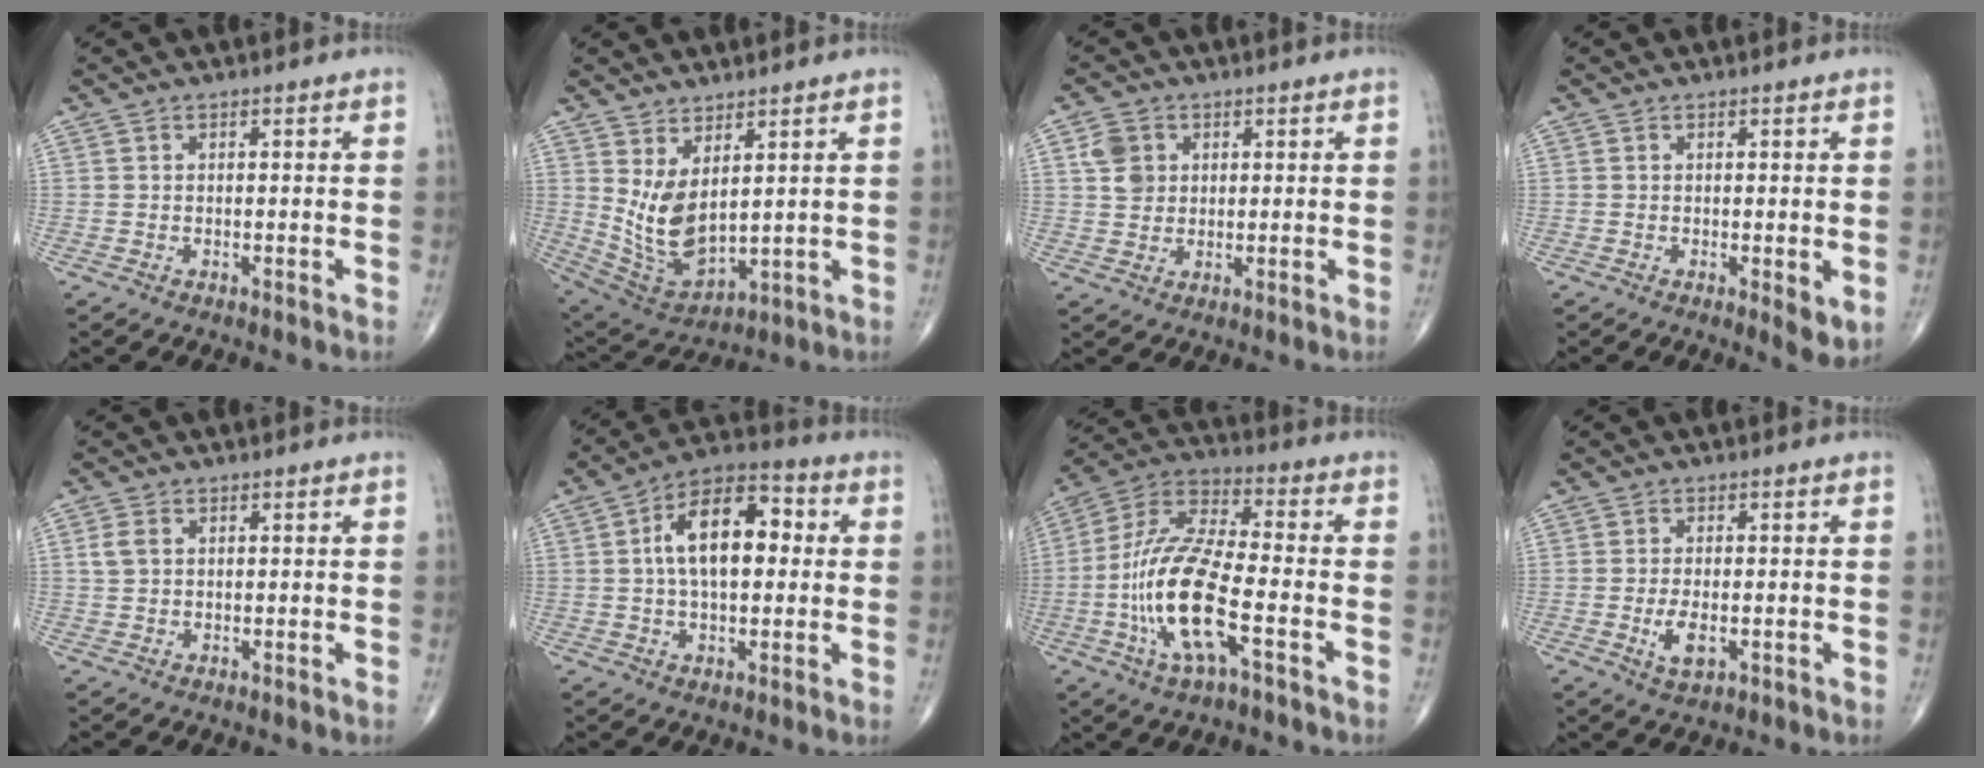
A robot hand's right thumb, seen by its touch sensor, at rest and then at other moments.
{"total": 10.4, "force": [3.1, 5.0, 8.6], "torque": [-0.156, -0.035, 0.082]}
{"total": 4.9, "force": [1.5, 4.1, 2.2], "torque": [-0.022, -0.003, 0.027]}
{"total": 3.2, "force": [-0.3, 0.9, 3.0], "torque": [-0.042, -0.012, -0.006]}
{"total": 2.5, "force": [0.6, 1.8, 1.6], "torque": [-0.035, 0.005, 0.014]}
{"total": 14.3, "force": [1.8, 7.8, 11.8], "torque": [-0.182, 0.027, 0.020]}
{"total": 17.4, "force": [-5.0, 5.5, 15.7], "torque": [-0.330, 0.032, -0.097]}
{"total": 4.5, "force": [-1.1, 2.0, 3.8], "torque": [-0.070, -0.005, -0.018]}